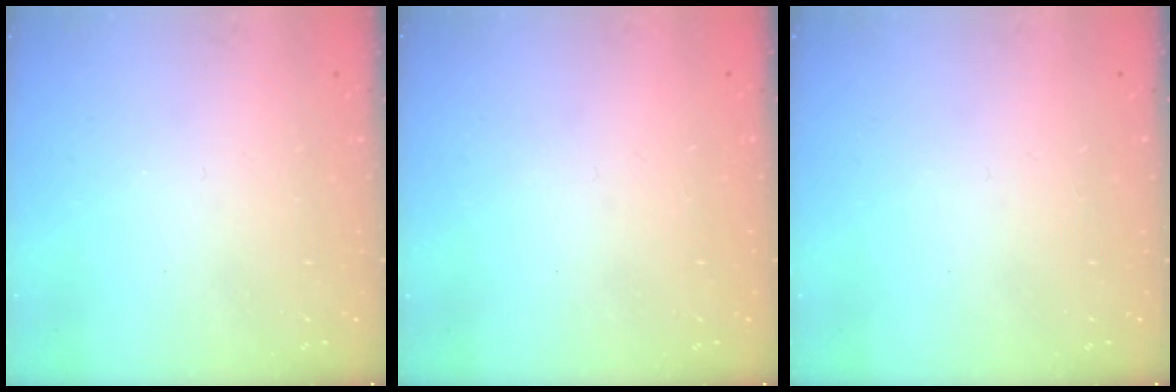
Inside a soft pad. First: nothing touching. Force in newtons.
{"total": 0.7, "press": 0.6, "slide": 0.3}
{"total": 0.0}